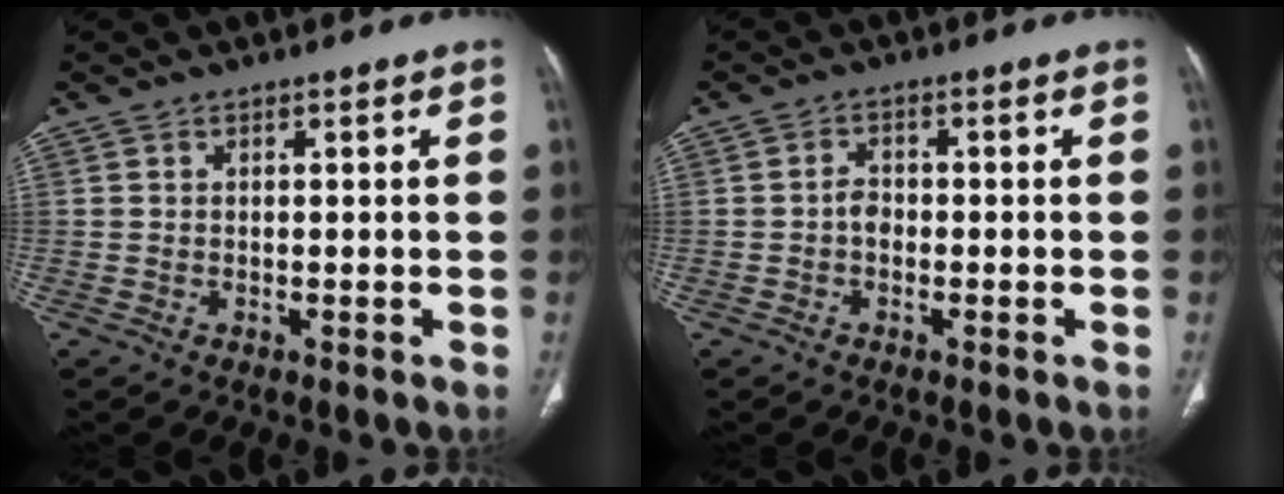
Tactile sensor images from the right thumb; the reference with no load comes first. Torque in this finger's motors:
{"motor_torque": [0.89, 0.30, 0.26, -0.12, -0.06]}